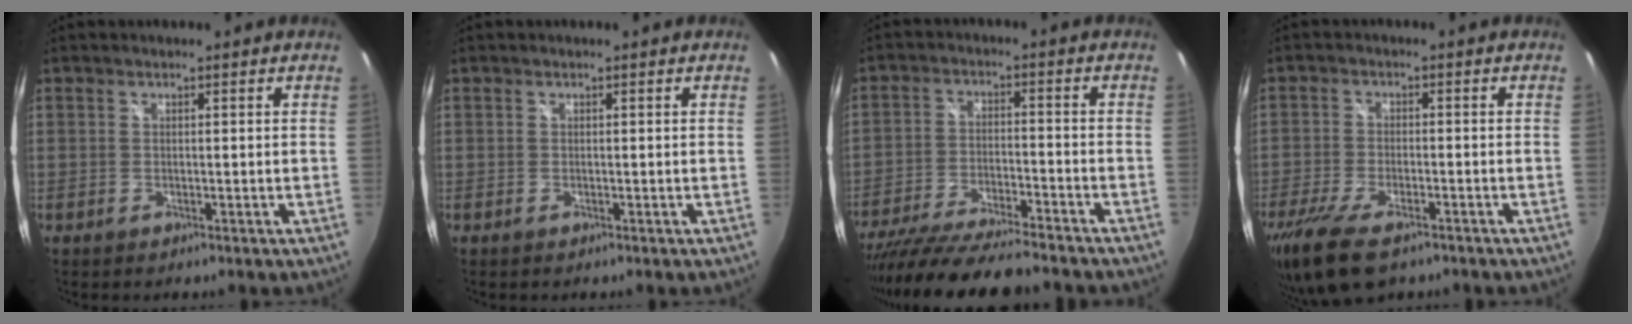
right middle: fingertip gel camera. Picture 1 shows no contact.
{"total": 0.0}
{"total": 17.3, "force": [-15.1, 1.7, 8.3], "torque": [-0.167, -0.038, -0.248]}
{"total": 11.1, "force": [-7.7, 4.1, 6.9], "torque": [-0.165, -0.034, -0.140]}